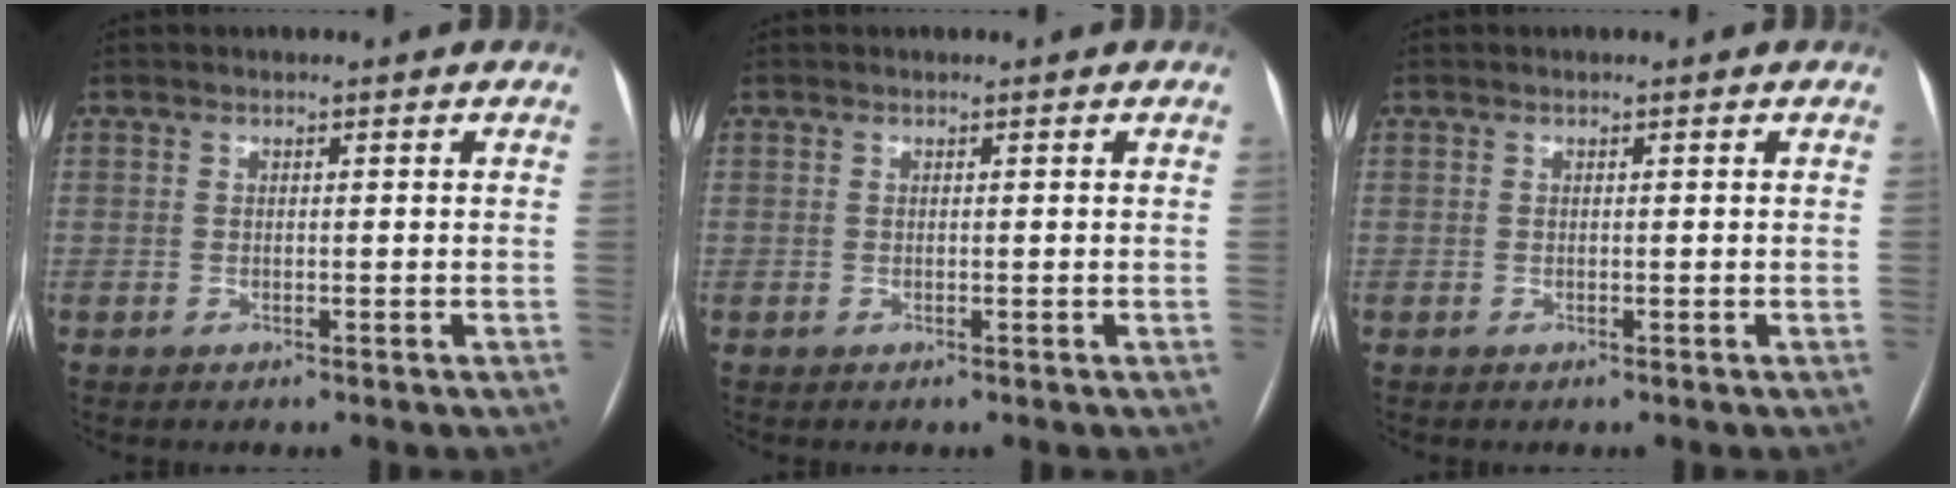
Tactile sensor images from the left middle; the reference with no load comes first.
{"total": 0.0}
{"total": 0.0}